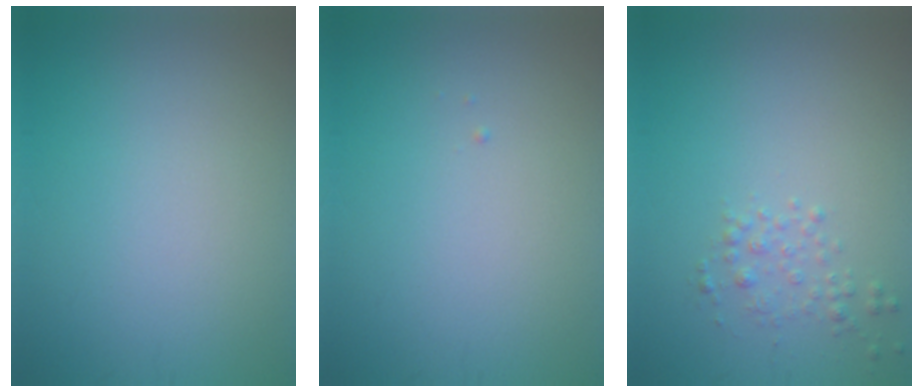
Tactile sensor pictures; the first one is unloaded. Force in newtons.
{"total": 0.0}
{"total": 1.4, "press": 1.4, "slide": 0.0}